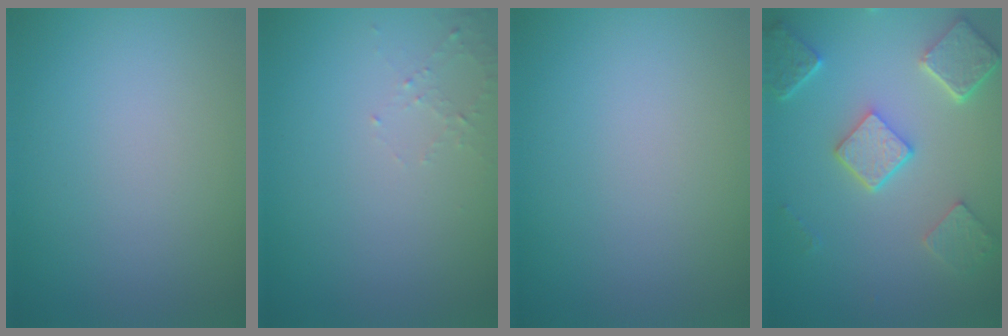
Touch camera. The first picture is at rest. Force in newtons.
{"total": 1.1, "press": 1.0, "slide": 0.4}
{"total": 0.0}
{"total": 5.0, "press": 3.9, "slide": 3.1}